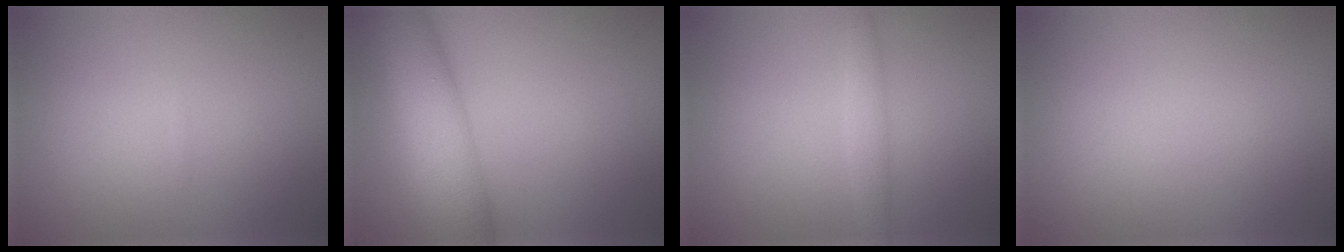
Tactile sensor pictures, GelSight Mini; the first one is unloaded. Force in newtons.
{"total": 7.3, "press": 7.3, "slide": 0.2}
{"total": 1.6, "press": 1.6, "slide": 0.0}
{"total": 0.0}